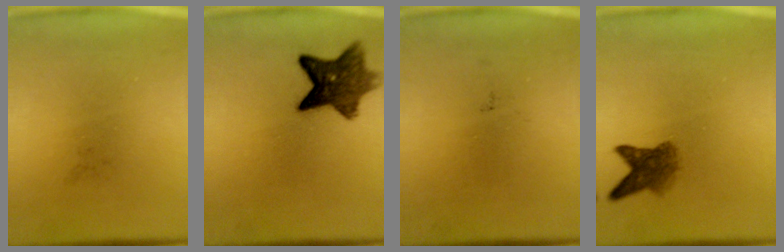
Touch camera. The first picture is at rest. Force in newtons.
{"total": 8.9}
{"total": 0.0}
{"total": 4.2}